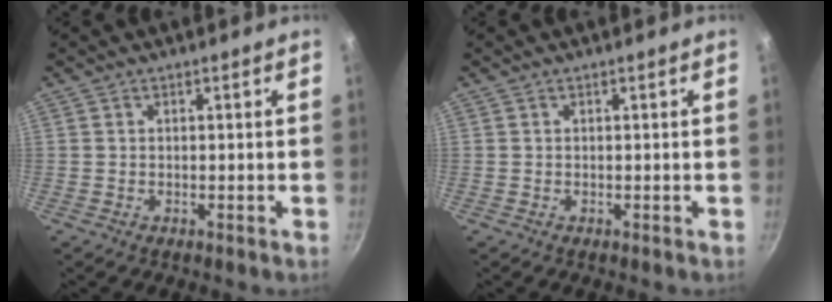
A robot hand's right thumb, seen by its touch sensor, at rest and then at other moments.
{"total": 0.0}